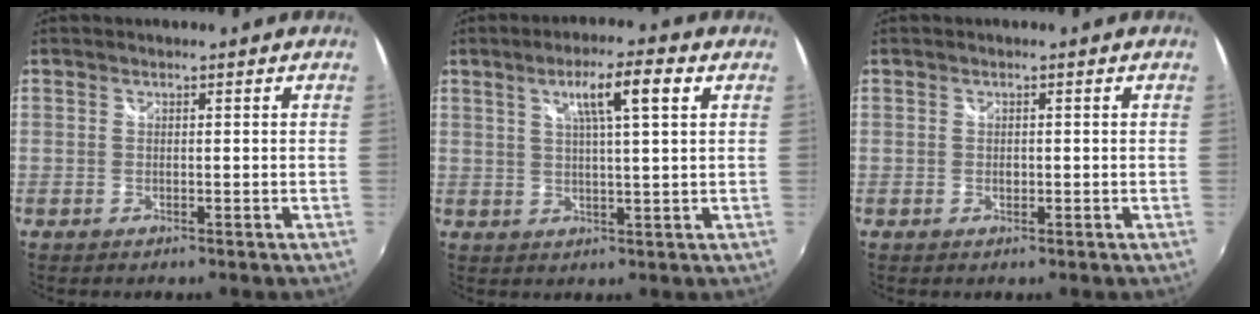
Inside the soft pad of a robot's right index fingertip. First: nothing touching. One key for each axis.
{"total": 7.6, "fx": 3.2, "fy": 0.5, "fz": 6.9, "tx": -0.115, "ty": 0.009, "tz": 0.052}
{"total": 0.8, "fx": -0.1, "fy": 0.7, "fz": 0.5, "tx": -0.009, "ty": 0.001, "tz": -0.001}